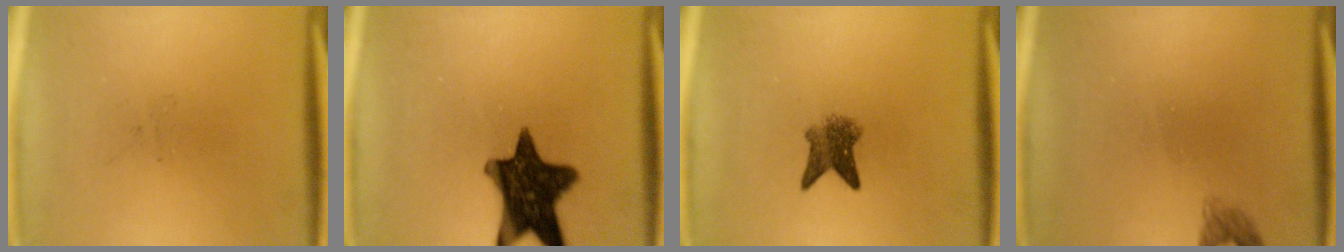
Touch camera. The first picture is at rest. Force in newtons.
{"total": 14.1}
{"total": 3.9}
{"total": 1.4}